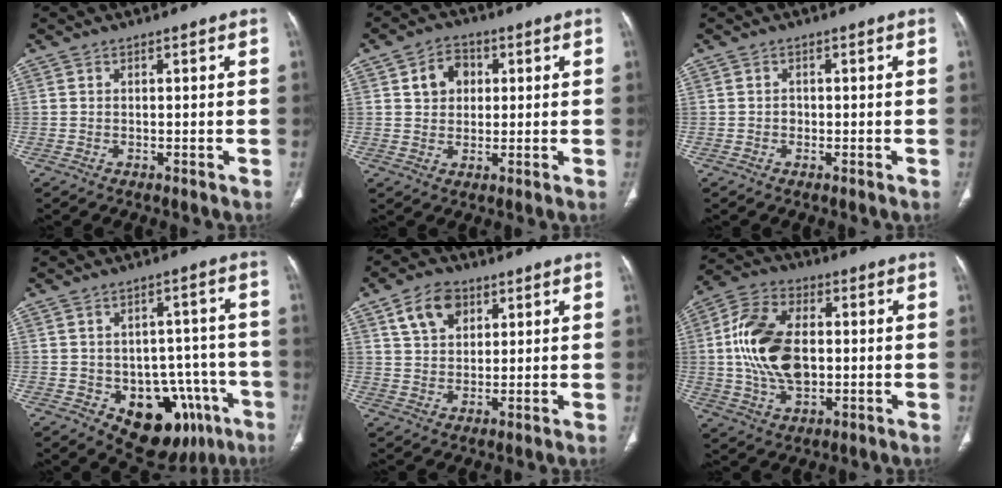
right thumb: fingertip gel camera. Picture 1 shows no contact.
{"total": 6.2, "force": [1.7, 4.9, 3.3], "torque": [-0.029, 0.001, 0.025]}
{"total": 0.9, "force": [-0.2, 0.8, 0.3], "torque": [-0.001, 0.004, -0.006]}
{"total": 16.4, "force": [-7.3, 10.4, 10.4], "torque": [-0.083, 0.039, -0.086]}
{"total": 7.9, "force": [3.9, 5.3, 4.4], "torque": [-0.056, -0.010, 0.070]}
{"total": 16.2, "force": [0.6, 9.9, 12.9], "torque": [-0.243, 0.012, 0.012]}